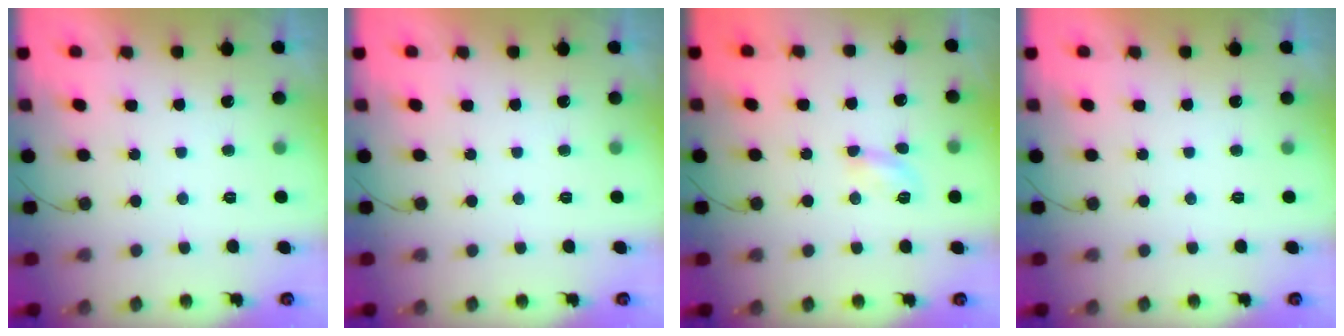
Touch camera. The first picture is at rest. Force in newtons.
{"total": 0.0}
{"total": 4.3, "press": 4.3, "slide": 0.6}
{"total": 0.0}